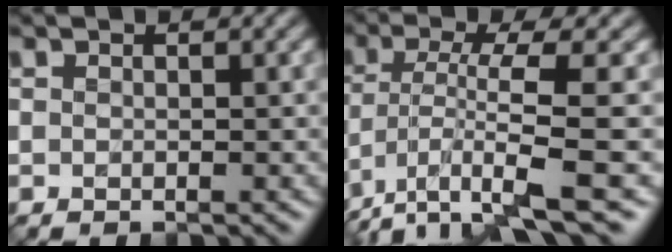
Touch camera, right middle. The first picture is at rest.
{"total": 7.4, "force": [-3.3, 1.5, 6.4], "torque": [-0.112, -0.004, -0.067]}